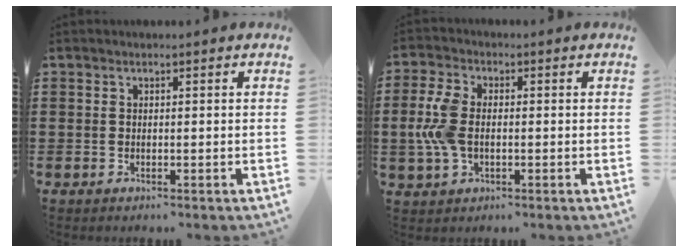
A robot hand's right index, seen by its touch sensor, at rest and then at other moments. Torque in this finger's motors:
{"motor_torque": [0.42, -0.35, 0.37, 0.18]}